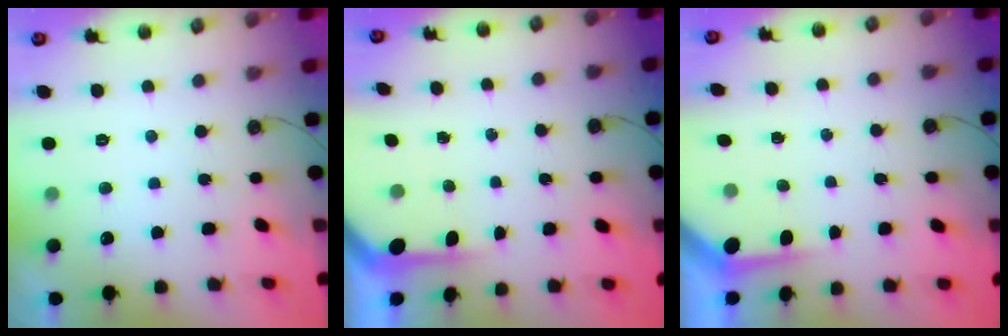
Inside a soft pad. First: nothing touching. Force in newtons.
{"total": 4.2, "press": 4.2, "slide": 0.4}
{"total": 3.7, "press": 3.7, "slide": 0.3}